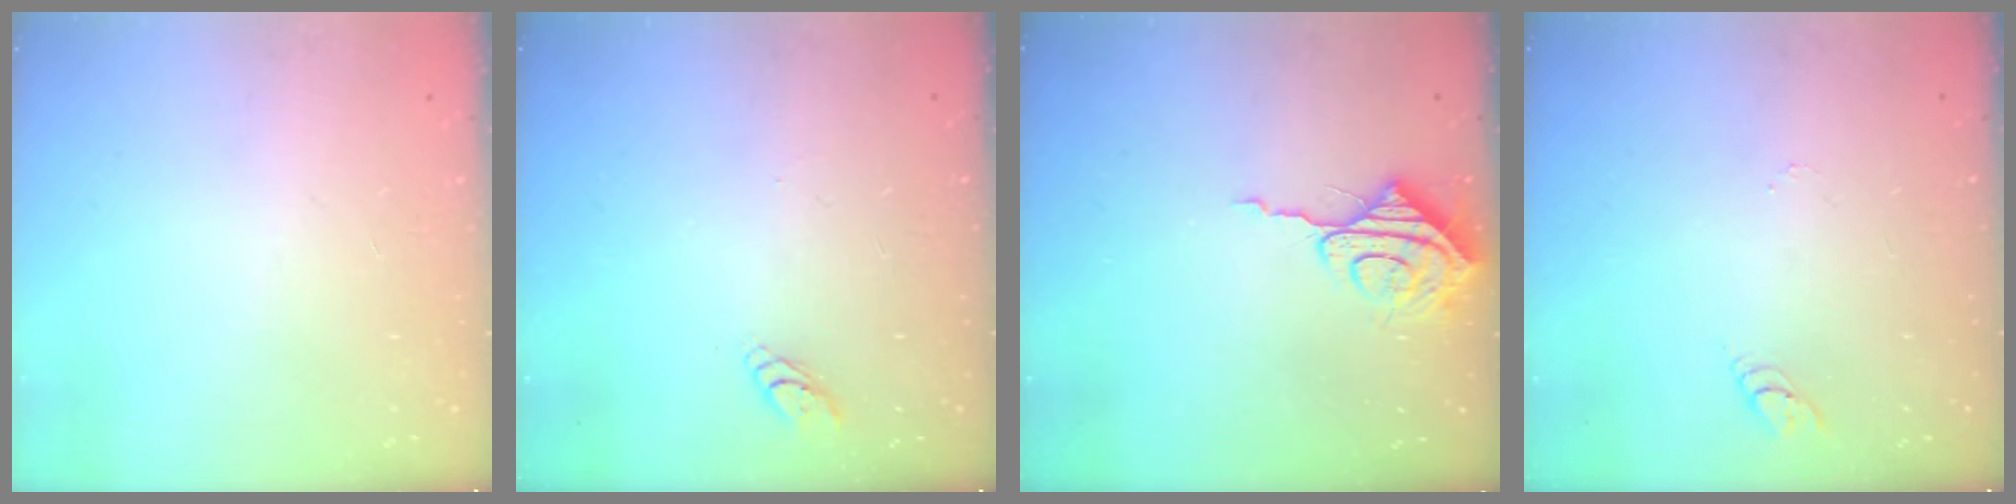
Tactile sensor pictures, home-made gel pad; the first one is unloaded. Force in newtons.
{"total": 3.3, "press": 3.3, "slide": 0.3}
{"total": 8.0, "press": 8.0, "slide": 0.7}
{"total": 3.1, "press": 3.1, "slide": 0.3}